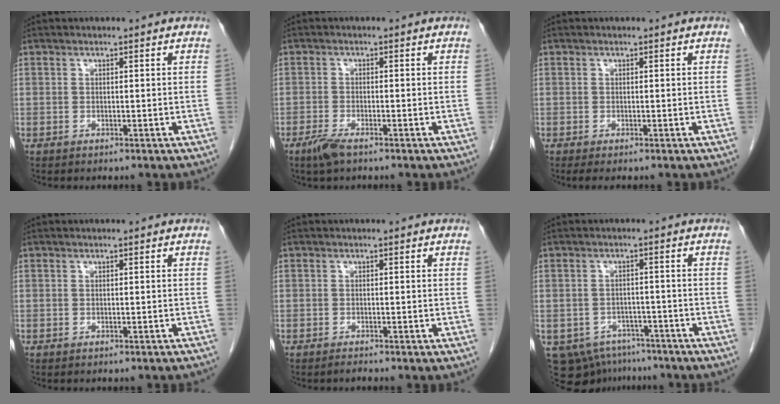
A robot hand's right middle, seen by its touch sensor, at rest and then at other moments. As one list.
[{"total": 2.9, "force": [-2.1, 0.6, 1.9], "torque": [-0.046, -0.005, -0.040]}, {"total": 1.0, "force": [-0.7, 0.1, 0.6], "torque": [-0.011, -0.004, -0.010]}, {"total": 2.7, "force": [-2.5, 0.7, 1.0], "torque": [-0.016, -0.006, -0.027]}, {"total": 0.7, "force": [-0.7, -0.1, 0.2], "torque": [-0.010, -0.003, -0.011]}, {"total": 10.3, "force": [-8.2, 5.8, 2.3], "torque": [-0.042, 0.007, -0.102]}]